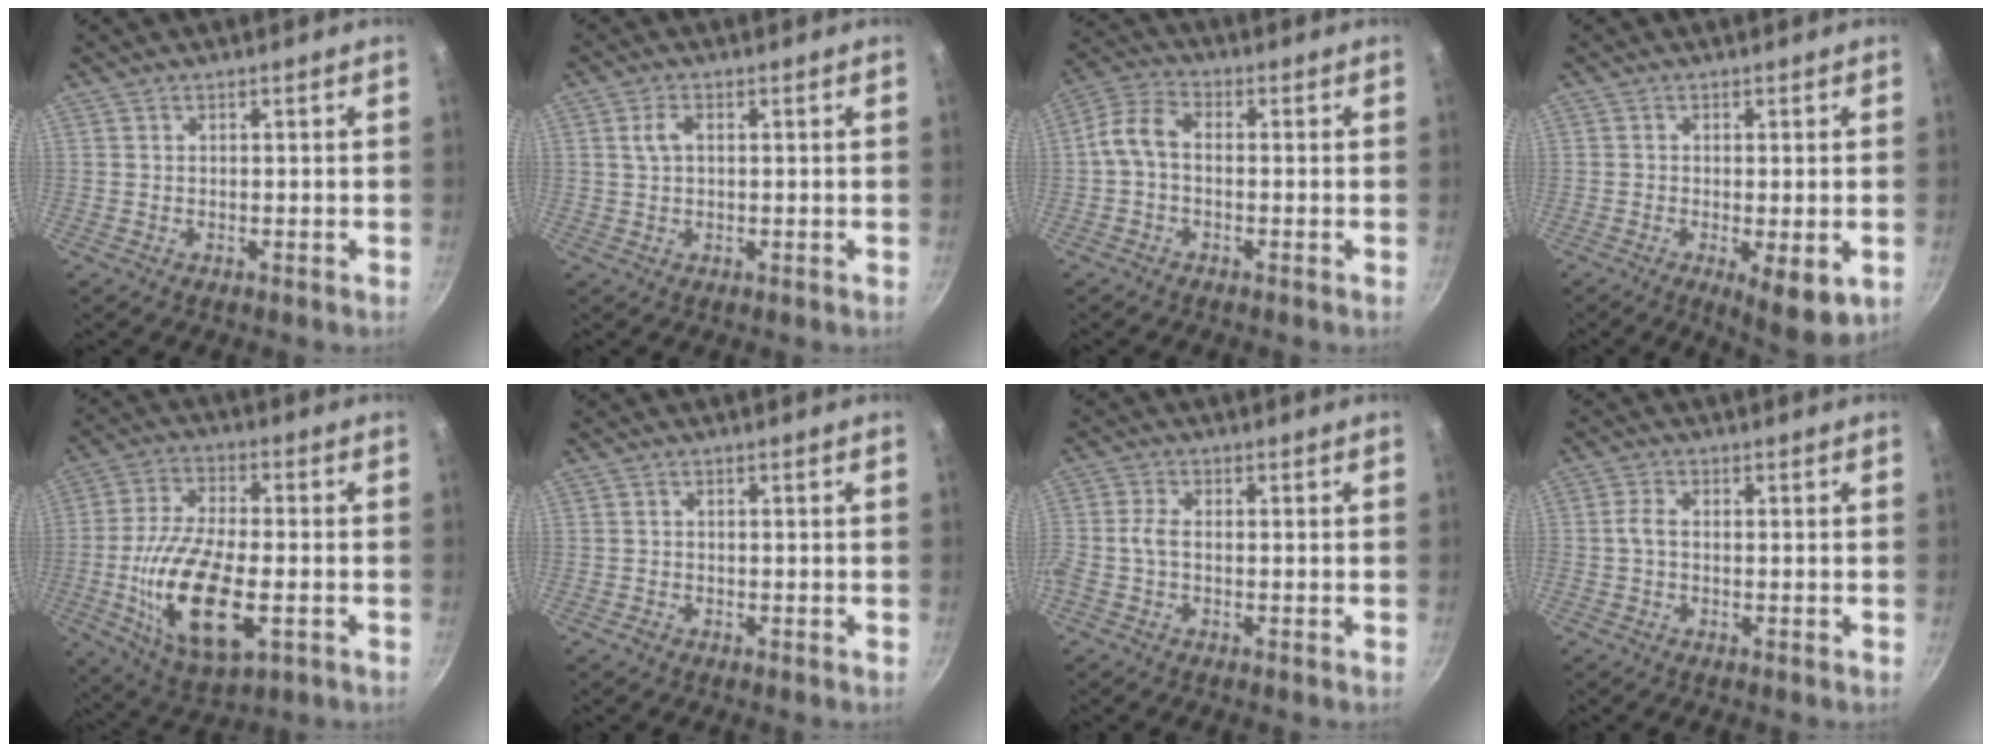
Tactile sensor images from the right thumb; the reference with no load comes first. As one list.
[{"total": 2.8, "force": [0.6, 1.6, 2.2], "torque": [-0.048, 0.006, 0.011]}, {"total": 6.6, "force": [-0.5, 4.1, 5.2], "torque": [-0.103, 0.024, -0.020]}, {"total": 7.9, "force": [-2.4, 2.5, 7.0], "torque": [-0.101, -0.017, -0.033]}, {"total": 18.5, "force": [-4.3, 8.1, 16.0], "torque": [-0.307, 0.004, -0.065]}, {"total": 1.0, "force": [-0.6, 0.6, 0.3], "torque": [-0.006, 0.001, -0.014]}, {"total": 3.8, "force": [-0.8, 1.9, 3.2], "torque": [-0.085, 0.007, -0.022]}, {"total": 2.4, "force": [-0.4, 1.3, 2.0], "torque": [-0.044, 0.002, -0.014]}]